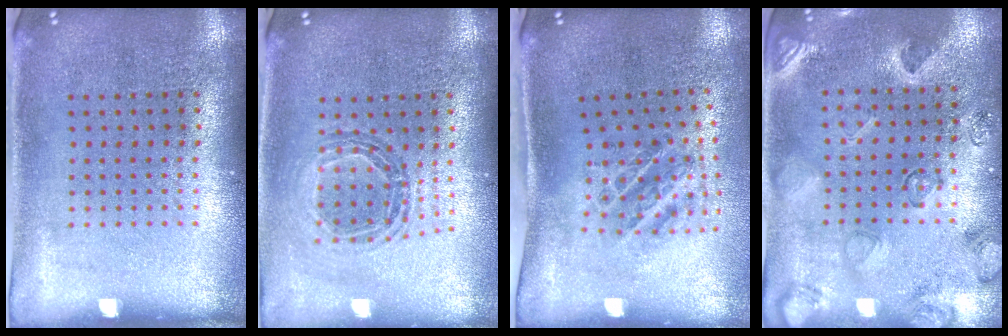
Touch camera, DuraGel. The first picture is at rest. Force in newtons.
{"total": 0.9, "press": 0.9, "slide": 0.1}
{"total": 1.3, "press": 1.1, "slide": 0.6}
{"total": 2.2, "press": 1.8, "slide": 1.3}